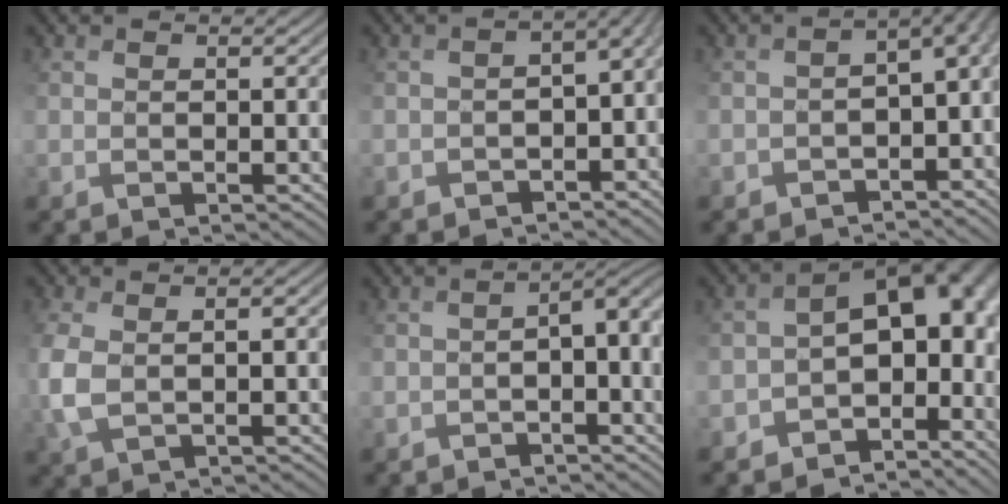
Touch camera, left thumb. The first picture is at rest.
{"total": 6.0, "force": [-2.5, 3.5, 4.2], "torque": [-0.061, -0.027, -0.031]}
{"total": 7.0, "force": [-3.1, 4.1, 4.7], "torque": [-0.070, -0.029, -0.037]}
{"total": 5.5, "force": [-0.3, 3.0, 4.6], "torque": [-0.116, -0.003, -0.001]}
{"total": 6.1, "force": [-0.3, 2.1, 5.7], "torque": [-0.085, -0.001, -0.001]}
{"total": 12.7, "force": [-2.9, 7.7, 9.6], "torque": [-0.135, -0.015, -0.027]}